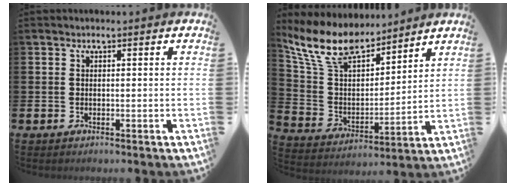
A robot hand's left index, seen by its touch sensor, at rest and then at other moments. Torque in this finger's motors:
{"motor_torque": [0.78, -0.75, 0.63, 0.21]}